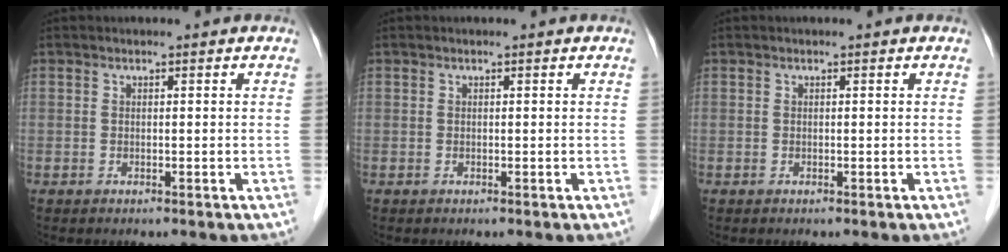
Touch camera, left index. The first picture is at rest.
{"total": 0.0}
{"total": 0.0}